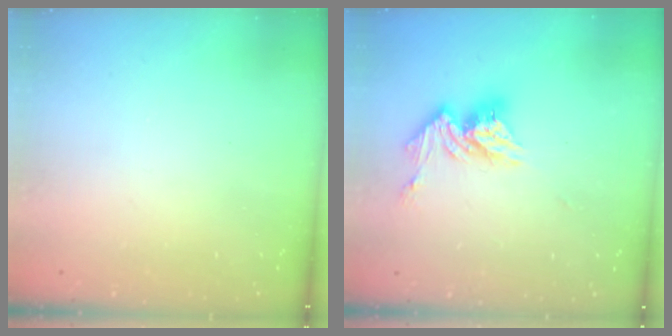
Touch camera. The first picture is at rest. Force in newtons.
{"total": 11.2, "press": 11.2, "slide": 0.9}